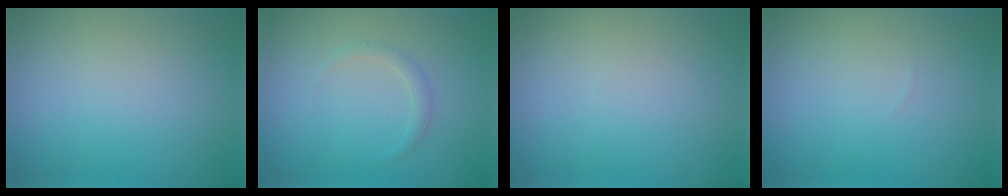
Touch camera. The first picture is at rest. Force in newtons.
{"total": 0.9, "press": 0.9, "slide": 0.1}
{"total": 0.0}
{"total": 0.0}